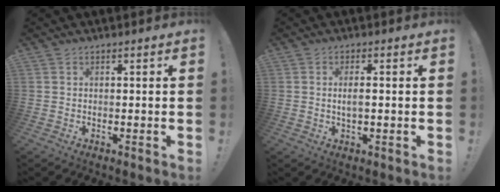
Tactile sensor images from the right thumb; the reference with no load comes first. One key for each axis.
{"total": 3.0, "fx": -0.1, "fy": 0.9, "fz": 2.9, "tx": -0.052, "ty": 0.004, "tz": -0.003}